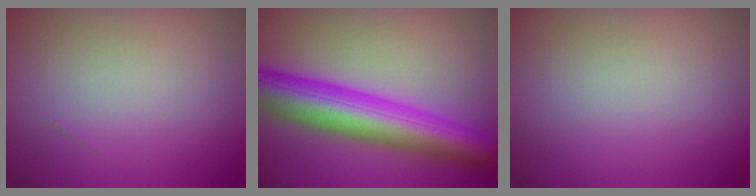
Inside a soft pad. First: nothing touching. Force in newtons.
{"total": 9.7, "press": 9.7, "slide": 0.2}
{"total": 0.0}